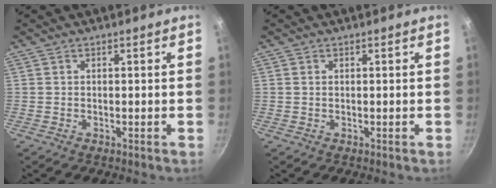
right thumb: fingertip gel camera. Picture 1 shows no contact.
{"total": 0.5, "force": [0.2, 0.3, 0.3], "torque": [-0.007, 0.001, 0.003]}